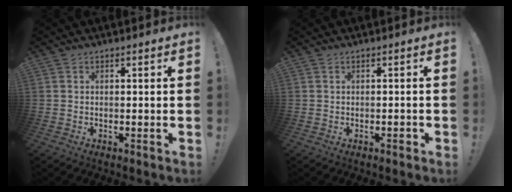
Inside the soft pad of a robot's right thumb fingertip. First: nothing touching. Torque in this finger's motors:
{"motor_torque": [0.69, -0.06, 0.05, 0.07, 0.00]}